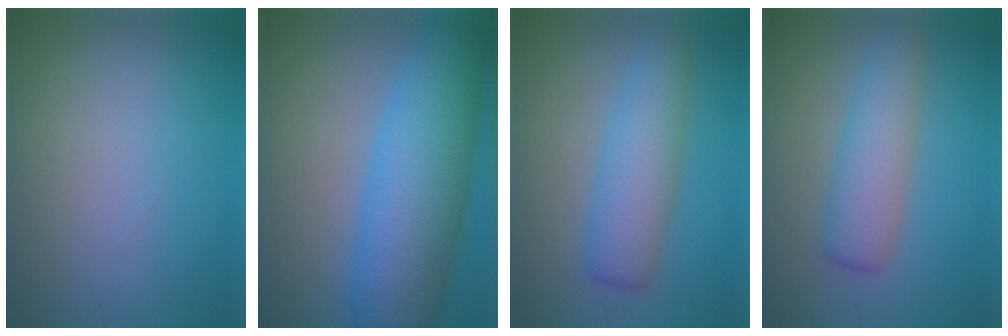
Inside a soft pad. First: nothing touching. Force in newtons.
{"total": 10.7, "press": 10.7, "slide": 0.3}
{"total": 4.9, "press": 4.9, "slide": 0.1}
{"total": 4.2, "press": 4.2, "slide": 0.1}